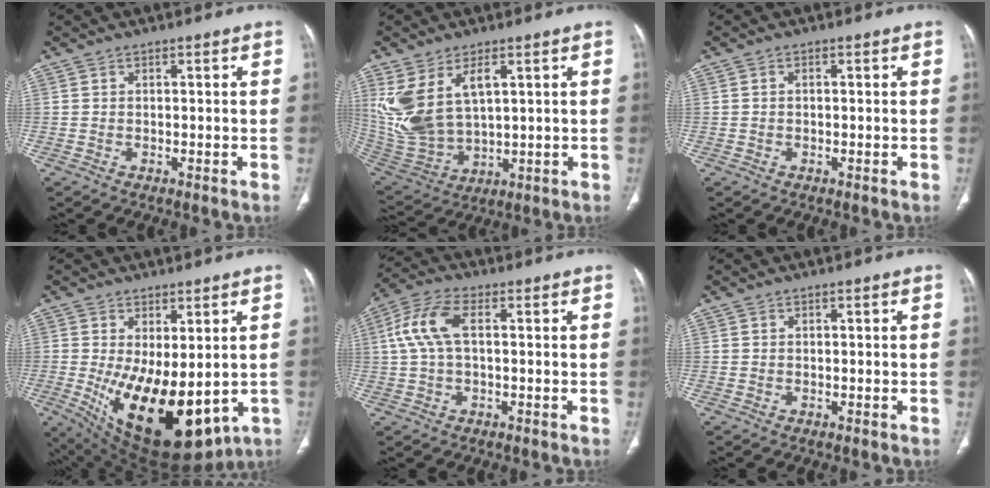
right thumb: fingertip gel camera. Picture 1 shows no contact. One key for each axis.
{"total": 14.1, "fx": 4.8, "fy": 7.8, "fz": 10.8, "tx": -0.223, "ty": -0.018, "tz": 0.119}
{"total": 0.6, "fx": 0.0, "fy": 0.4, "fz": 0.4, "tx": -0.010, "ty": 0.000, "tz": -0.002}
{"total": 19.7, "fx": -3.3, "fy": 9.5, "fz": 16.9, "tx": -0.257, "ty": -0.028, "tz": -0.013}
{"total": 8.3, "fx": 1.2, "fy": 3.9, "fz": 7.2, "tx": -0.173, "ty": 0.026, "tz": 0.020}
{"total": 0.0}